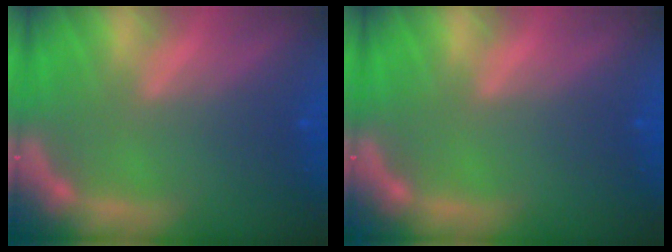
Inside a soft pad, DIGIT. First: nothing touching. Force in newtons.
{"total": 0.0}